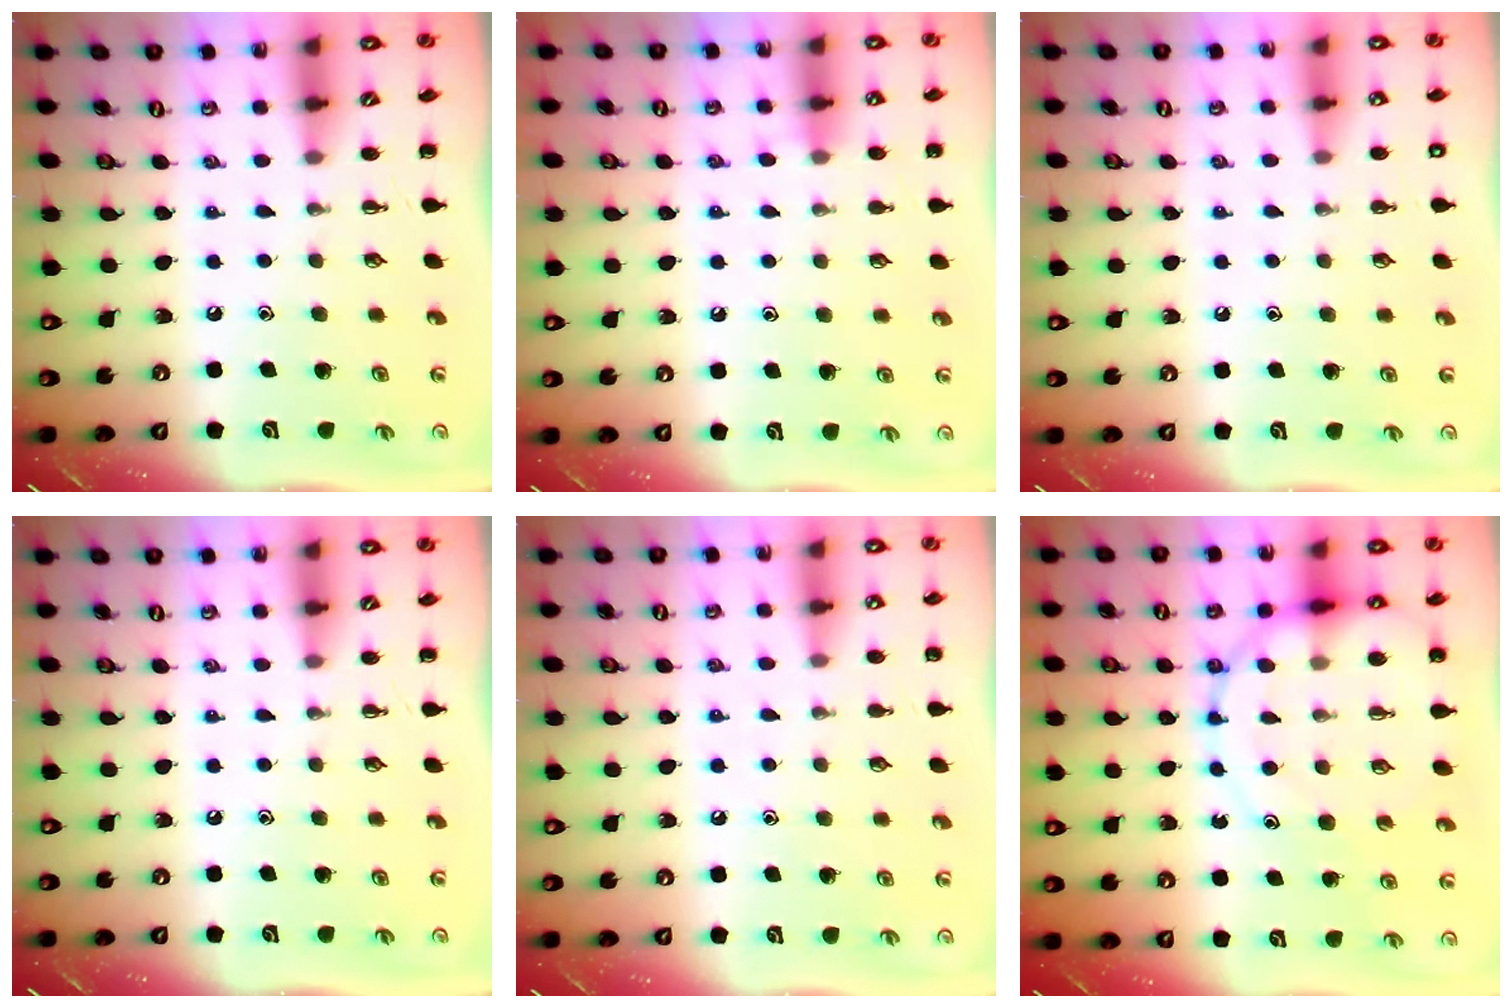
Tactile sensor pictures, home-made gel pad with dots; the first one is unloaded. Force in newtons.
{"total": 7.2, "press": 6.8, "slide": 2.4}
{"total": 1.4, "press": 1.4, "slide": 0.1}
{"total": 0.0}
{"total": 5.1, "press": 4.8, "slide": 1.6}
{"total": 15.0, "press": 14.7, "slide": 2.6}